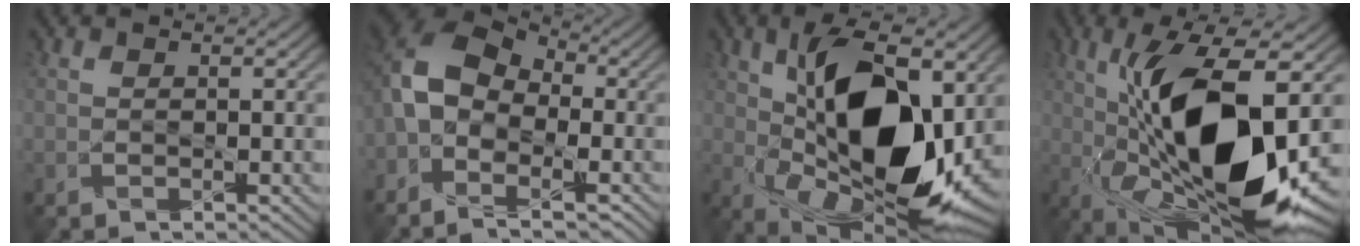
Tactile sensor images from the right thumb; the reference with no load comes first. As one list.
[{"total": 12.6, "force": [-2.3, 9.2, 8.2], "torque": [-0.184, -0.011, -0.045]}, {"total": 15.9, "force": [2.3, 7.8, 13.6], "torque": [-0.215, 0.007, 0.032]}, {"total": 16.5, "force": [0.1, 6.0, 15.3], "torque": [-0.267, 0.009, -0.005]}]